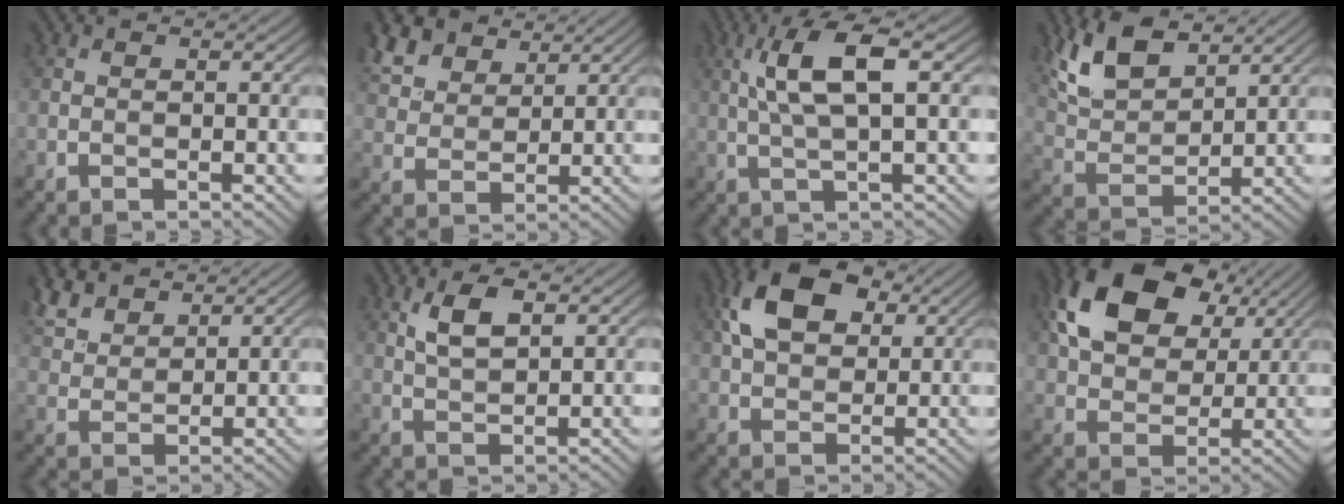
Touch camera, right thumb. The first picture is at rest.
{"total": 7.7, "force": [5.2, 4.3, 3.8], "torque": [-0.107, 0.014, 0.101]}
{"total": 6.9, "force": [1.7, 1.6, 6.5], "torque": [-0.132, 0.012, 0.032]}
{"total": 8.7, "force": [5.9, 3.7, 5.2], "torque": [-0.125, 0.004, 0.120]}
{"total": 6.6, "force": [4.9, 3.1, 3.1], "torque": [-0.088, 0.014, 0.105]}
{"total": 4.2, "force": [1.9, 1.7, 3.4], "torque": [-0.074, 0.002, 0.039]}
{"total": 9.6, "force": [3.5, 6.0, 6.7], "torque": [-0.144, 0.018, 0.061]}
{"total": 14.4, "force": [6.6, 9.1, 9.0], "torque": [-0.189, 0.020, 0.123]}